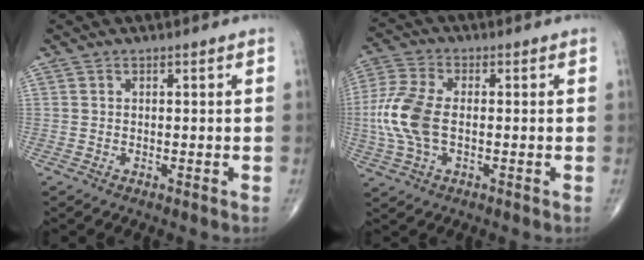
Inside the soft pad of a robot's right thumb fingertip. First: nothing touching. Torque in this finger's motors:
{"motor_torque": [1.20, 2.14, 1.06, -0.26, 0.12]}